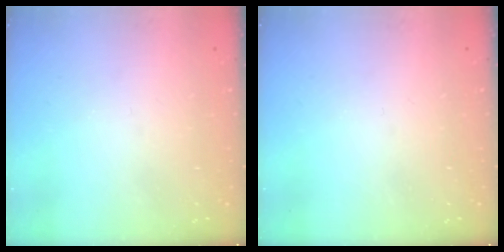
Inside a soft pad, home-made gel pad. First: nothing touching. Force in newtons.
{"total": 0.0}